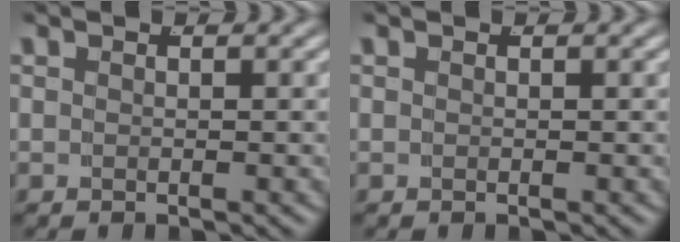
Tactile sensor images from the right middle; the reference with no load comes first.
{"total": 0.0}